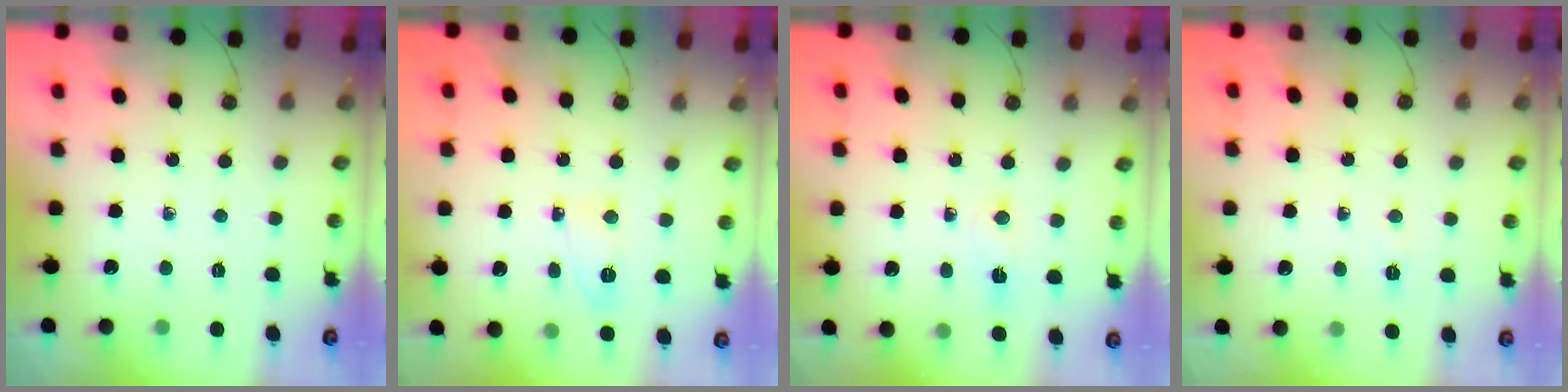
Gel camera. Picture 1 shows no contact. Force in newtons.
{"total": 3.9, "press": 3.8, "slide": 0.8}
{"total": 2.9, "press": 1.6, "slide": 2.4}
{"total": 3.9, "press": 3.9, "slide": 0.5}